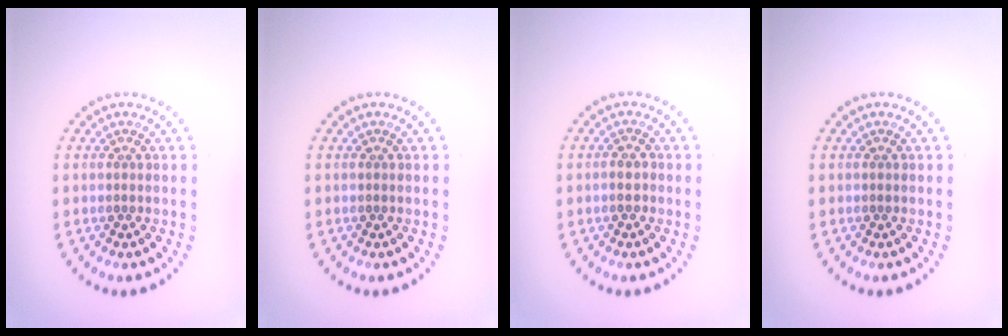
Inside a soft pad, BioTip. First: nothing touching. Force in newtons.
{"total": 0.0}
{"total": 1.1, "press": 1.1, "slide": 0.4}
{"total": 0.0}